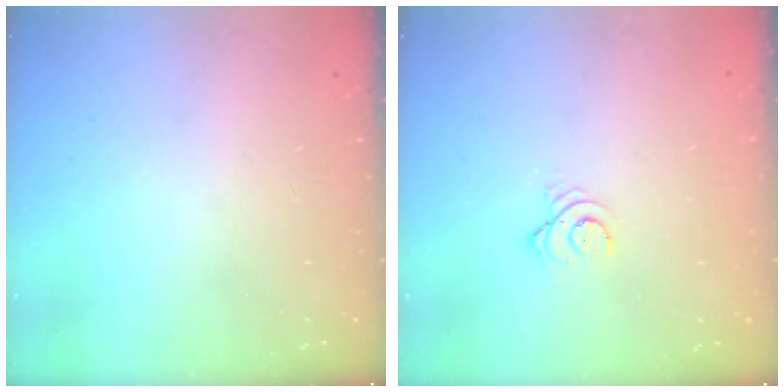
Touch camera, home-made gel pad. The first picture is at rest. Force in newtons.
{"total": 3.2, "press": 3.2, "slide": 0.1}